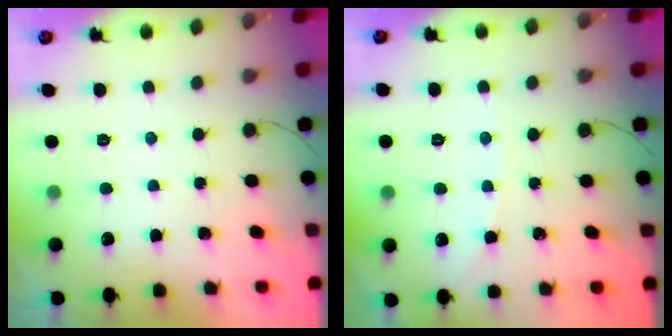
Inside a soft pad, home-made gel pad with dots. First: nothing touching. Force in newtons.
{"total": 2.1, "press": 2.1, "slide": 0.3}